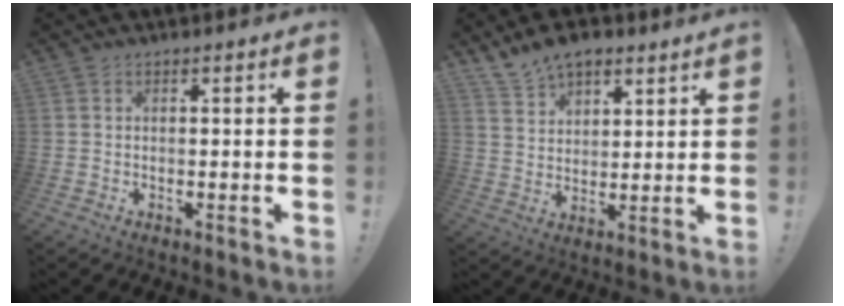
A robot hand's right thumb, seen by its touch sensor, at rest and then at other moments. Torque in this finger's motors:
{"motor_torque": [0.85, 0.92, 0.39, 0.35, 0.06]}